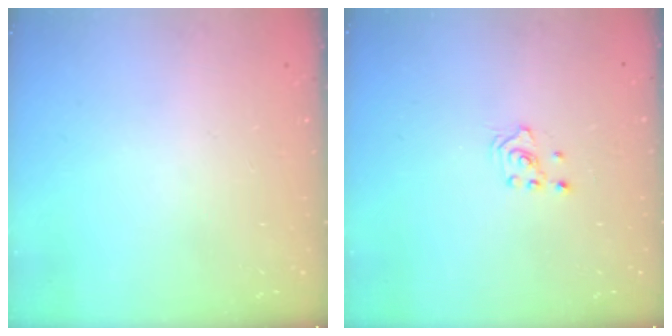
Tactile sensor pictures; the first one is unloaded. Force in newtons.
{"total": 2.0, "press": 2.0, "slide": 0.2}